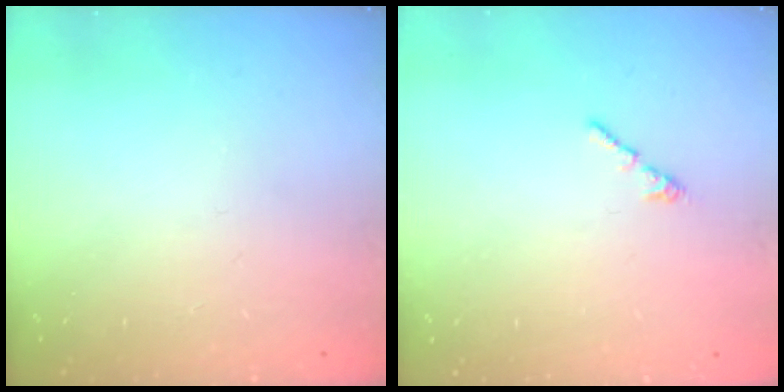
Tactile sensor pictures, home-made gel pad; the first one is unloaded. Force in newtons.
{"total": 0.7, "press": 0.6, "slide": 0.4}